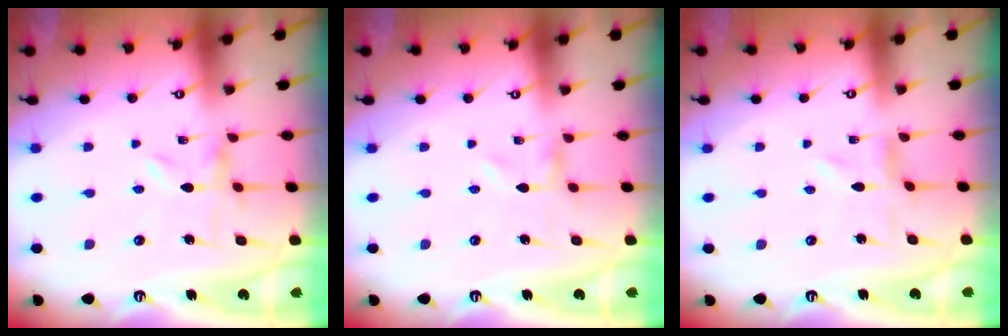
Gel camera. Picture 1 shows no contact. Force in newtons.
{"total": 0.0}
{"total": 0.5, "press": 0.5, "slide": 0.2}